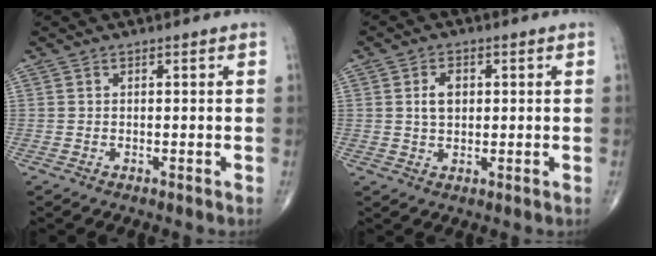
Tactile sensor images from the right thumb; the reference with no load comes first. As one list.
[{"total": 4.1, "force": [0.8, 2.8, 2.9], "torque": [-0.043, 0.001, 0.015]}]